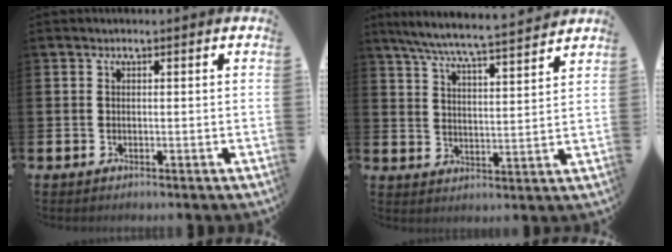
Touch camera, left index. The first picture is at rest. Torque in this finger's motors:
{"motor_torque": [0.81, -0.97, 0.47, 0.19]}